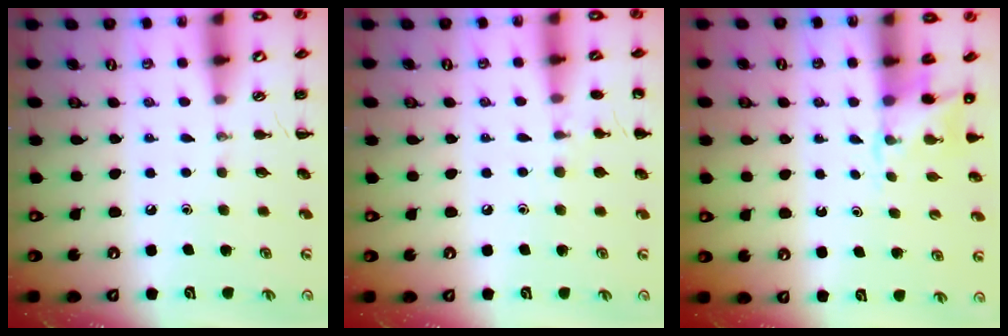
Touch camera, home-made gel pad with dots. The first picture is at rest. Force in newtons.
{"total": 6.5, "press": 6.3, "slide": 1.7}
{"total": 3.6, "press": 3.6, "slide": 0.7}